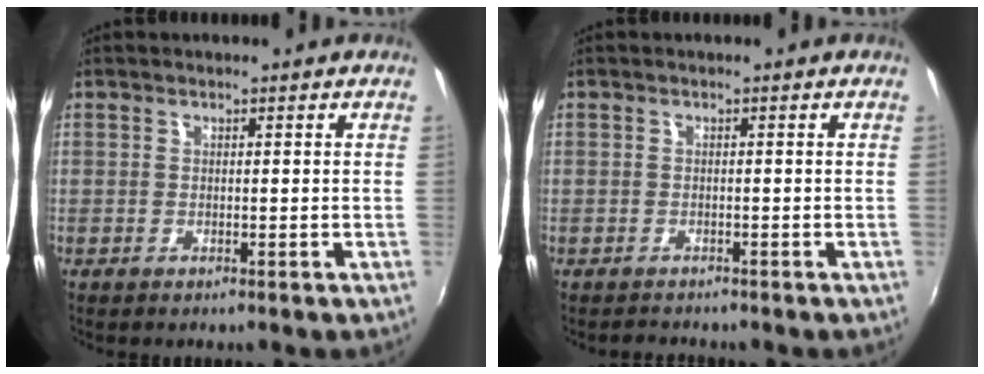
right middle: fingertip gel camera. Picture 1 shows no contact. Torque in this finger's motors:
{"motor_torque": [0.10, -0.41, -0.38, -0.13]}